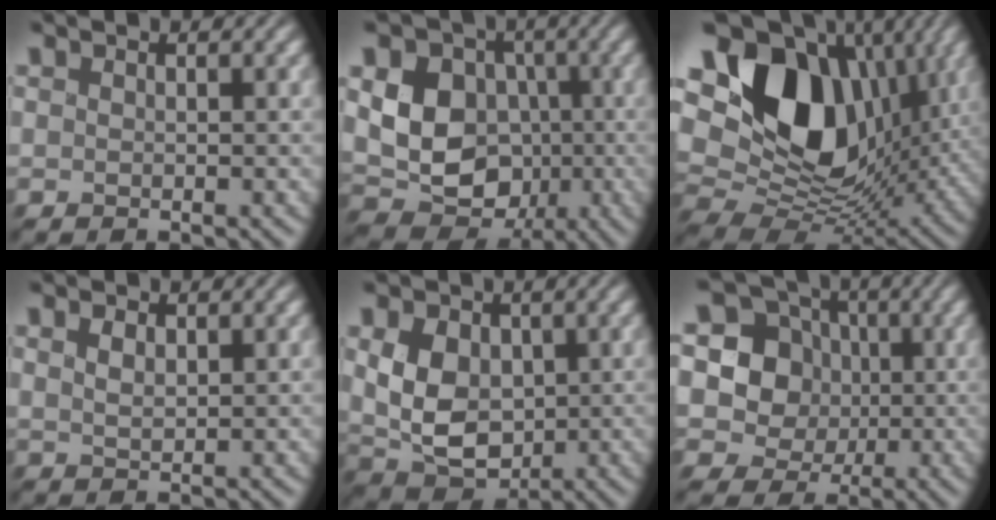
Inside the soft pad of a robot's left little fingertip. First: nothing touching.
{"total": 12.6, "force": [0.1, 10.6, 6.9], "torque": [-0.127, 0.019, -0.023]}
{"total": 19.0, "force": [5.0, 13.5, 12.4], "torque": [-0.242, 0.011, 0.086]}
{"total": 1.3, "force": [0.6, 0.6, 1.0], "torque": [-0.020, -0.002, 0.013]}
{"total": 6.4, "force": [0.4, 4.6, 4.4], "torque": [-0.092, -0.007, 0.003]}
{"total": 10.2, "force": [1.3, 9.3, 4.1], "torque": [-0.103, 0.039, -0.001]}